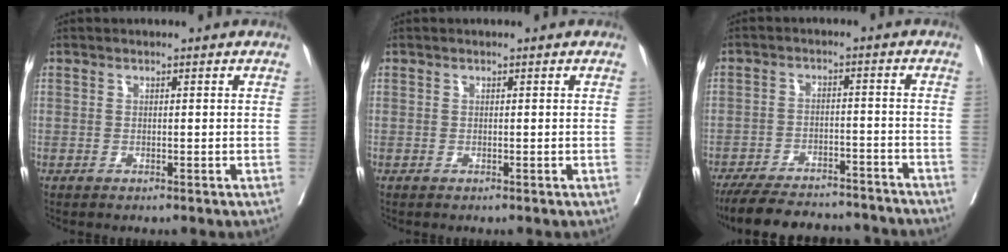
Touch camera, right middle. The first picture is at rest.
{"total": 0.0}
{"total": 17.8, "force": [-16.4, 3.5, 6.1], "torque": [-0.123, -0.007, -0.230]}